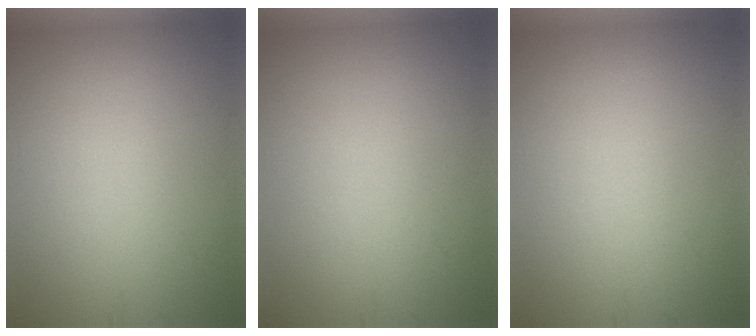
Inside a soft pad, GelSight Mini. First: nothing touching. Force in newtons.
{"total": 0.0}
{"total": 0.0}